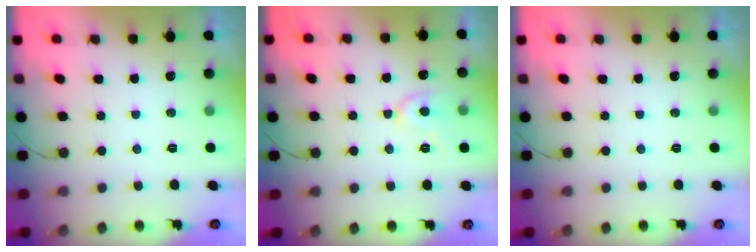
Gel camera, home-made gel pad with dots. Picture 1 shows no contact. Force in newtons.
{"total": 6.7, "press": 6.7, "slide": 0.7}
{"total": 0.0}